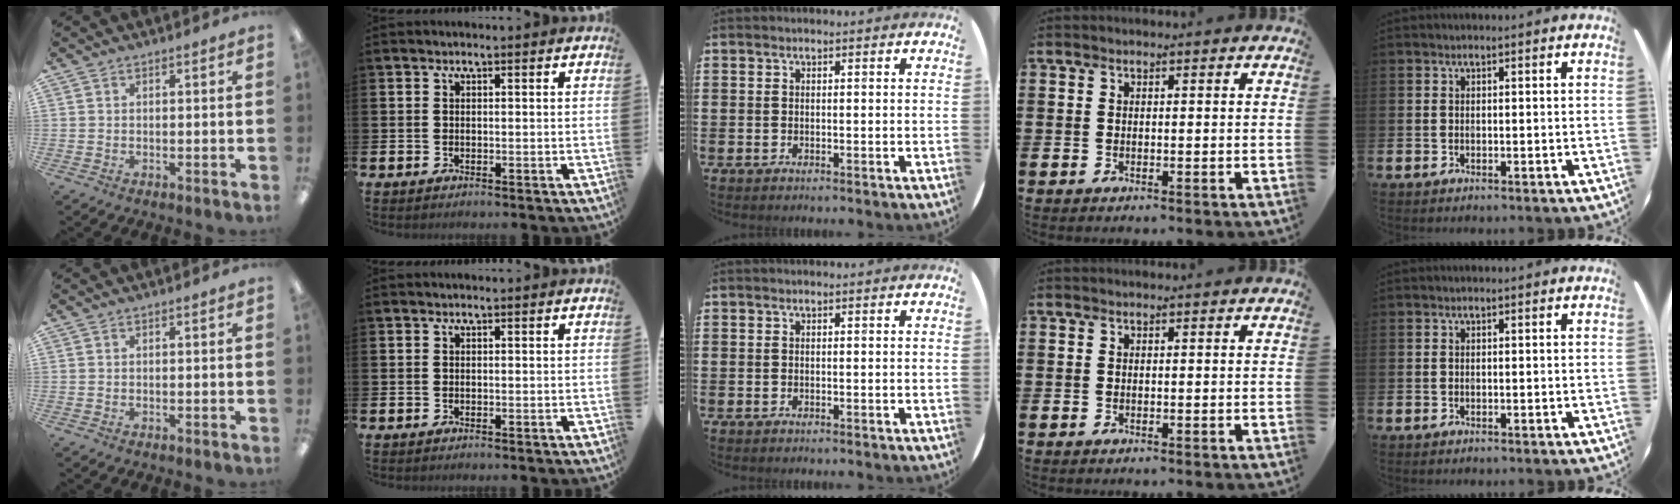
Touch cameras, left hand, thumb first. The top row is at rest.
{}